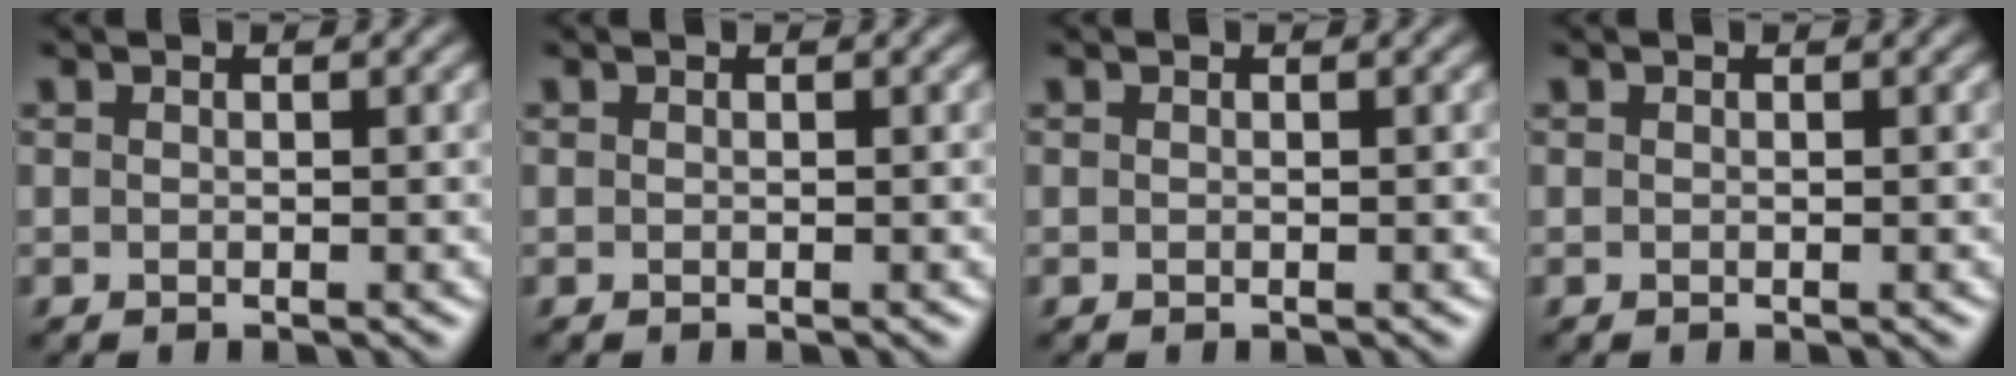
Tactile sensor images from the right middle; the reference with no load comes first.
{"total": 0.0}
{"total": 0.0}
{"total": 0.0}